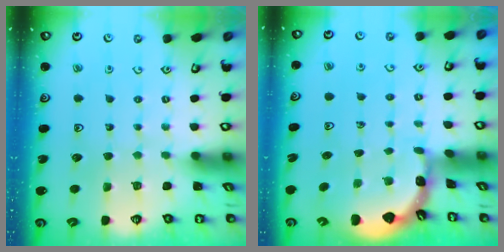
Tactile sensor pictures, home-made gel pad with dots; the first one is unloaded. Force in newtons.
{"total": 1.7, "press": 1.7, "slide": 0.1}